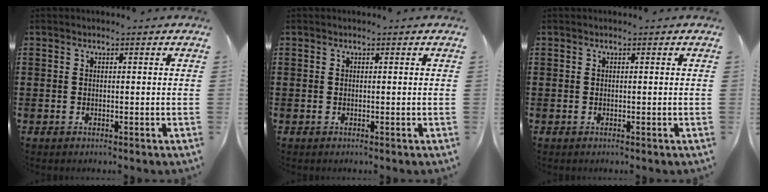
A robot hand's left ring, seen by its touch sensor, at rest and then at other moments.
{"total": 0.0}
{"total": 0.0}